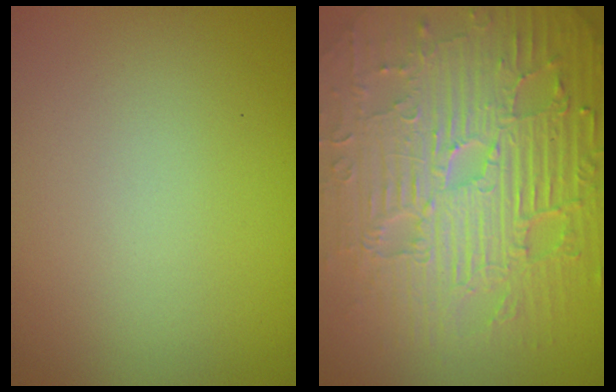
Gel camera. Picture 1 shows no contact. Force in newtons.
{"total": 11.3, "press": 7.4, "slide": 8.6}